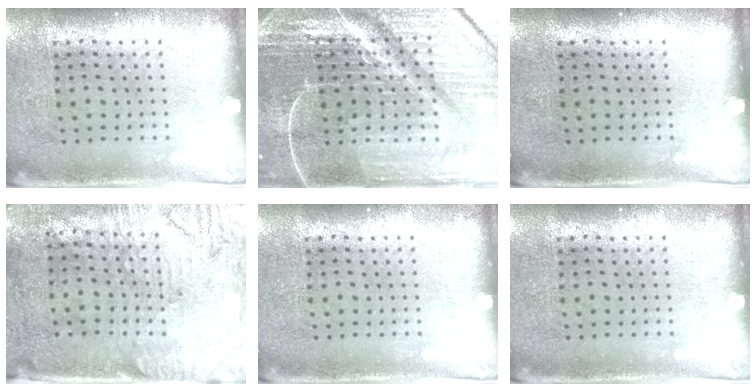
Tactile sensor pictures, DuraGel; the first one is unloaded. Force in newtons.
{"total": 7.1, "press": 6.2, "slide": 3.5}
{"total": 0.0}
{"total": 3.0, "press": 2.6, "slide": 1.6}
{"total": 0.0}
{"total": 0.0}